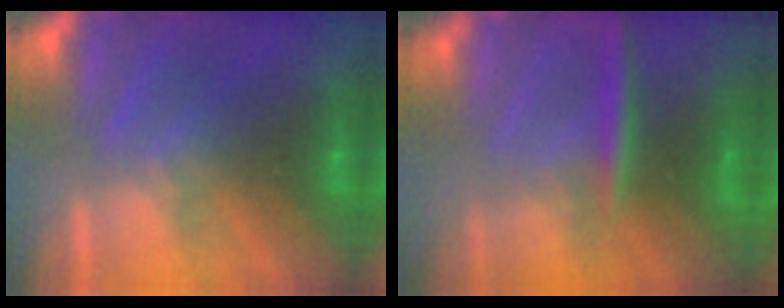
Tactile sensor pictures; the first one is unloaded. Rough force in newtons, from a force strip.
{"total": 3.0}